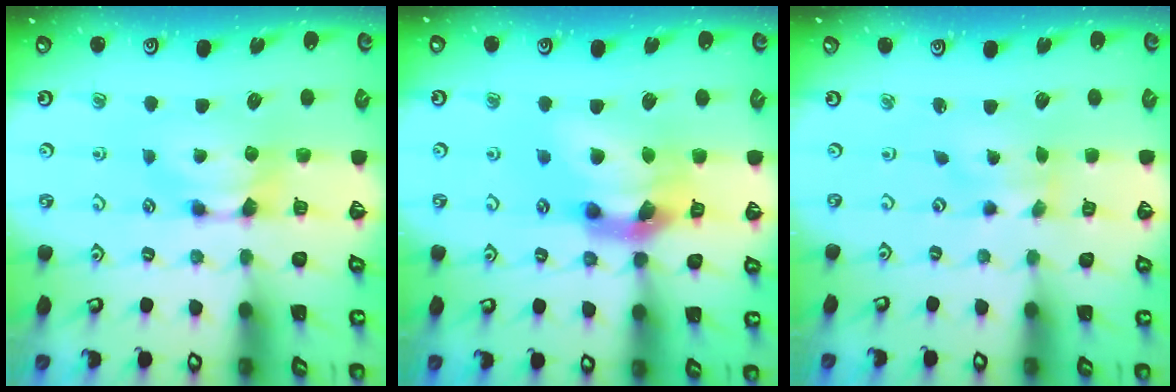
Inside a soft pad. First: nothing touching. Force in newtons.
{"total": 7.7, "press": 7.3, "slide": 2.4}
{"total": 2.0, "press": 1.7, "slide": 1.1}